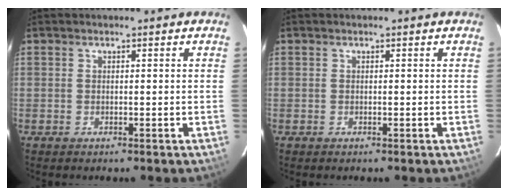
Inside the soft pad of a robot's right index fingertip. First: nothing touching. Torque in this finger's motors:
{"motor_torque": [-0.01, 0.00, 0.00, 0.01]}